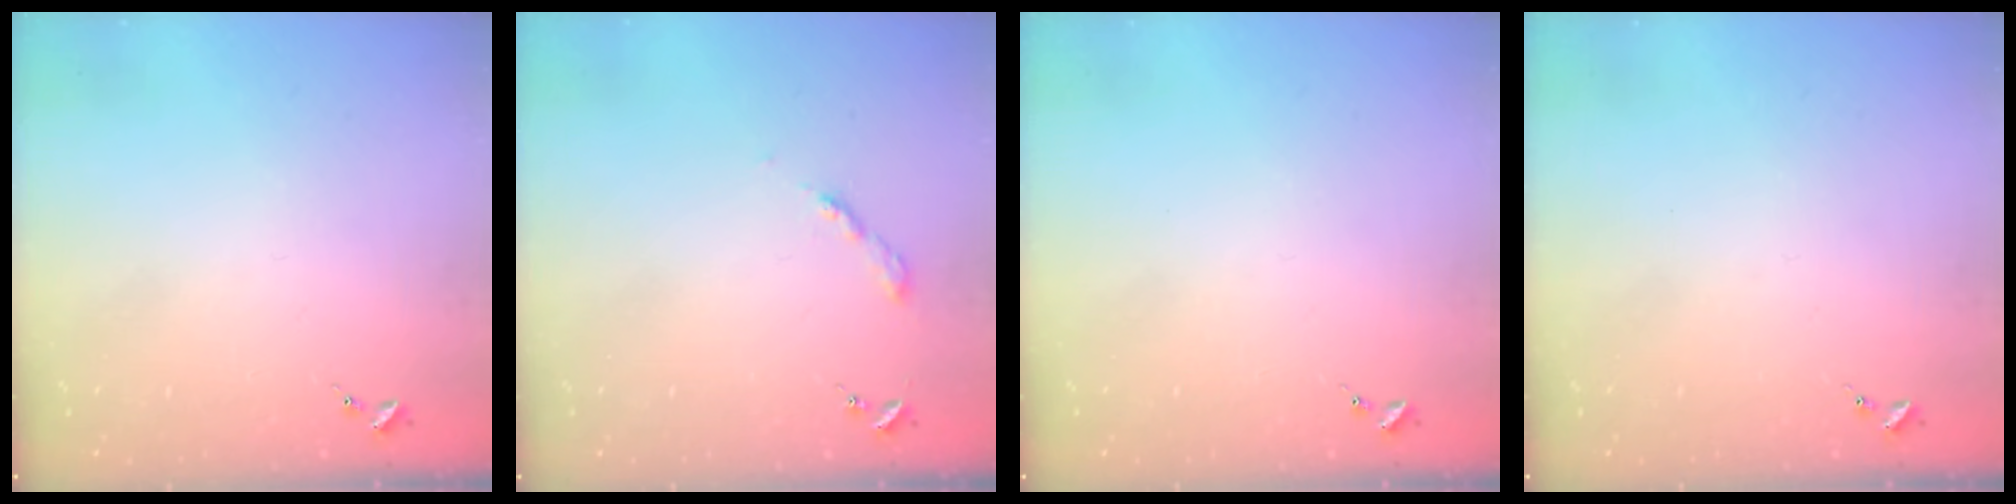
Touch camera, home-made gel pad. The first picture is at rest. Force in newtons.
{"total": 3.1, "press": 3.1, "slide": 0.2}
{"total": 0.0}
{"total": 0.0}